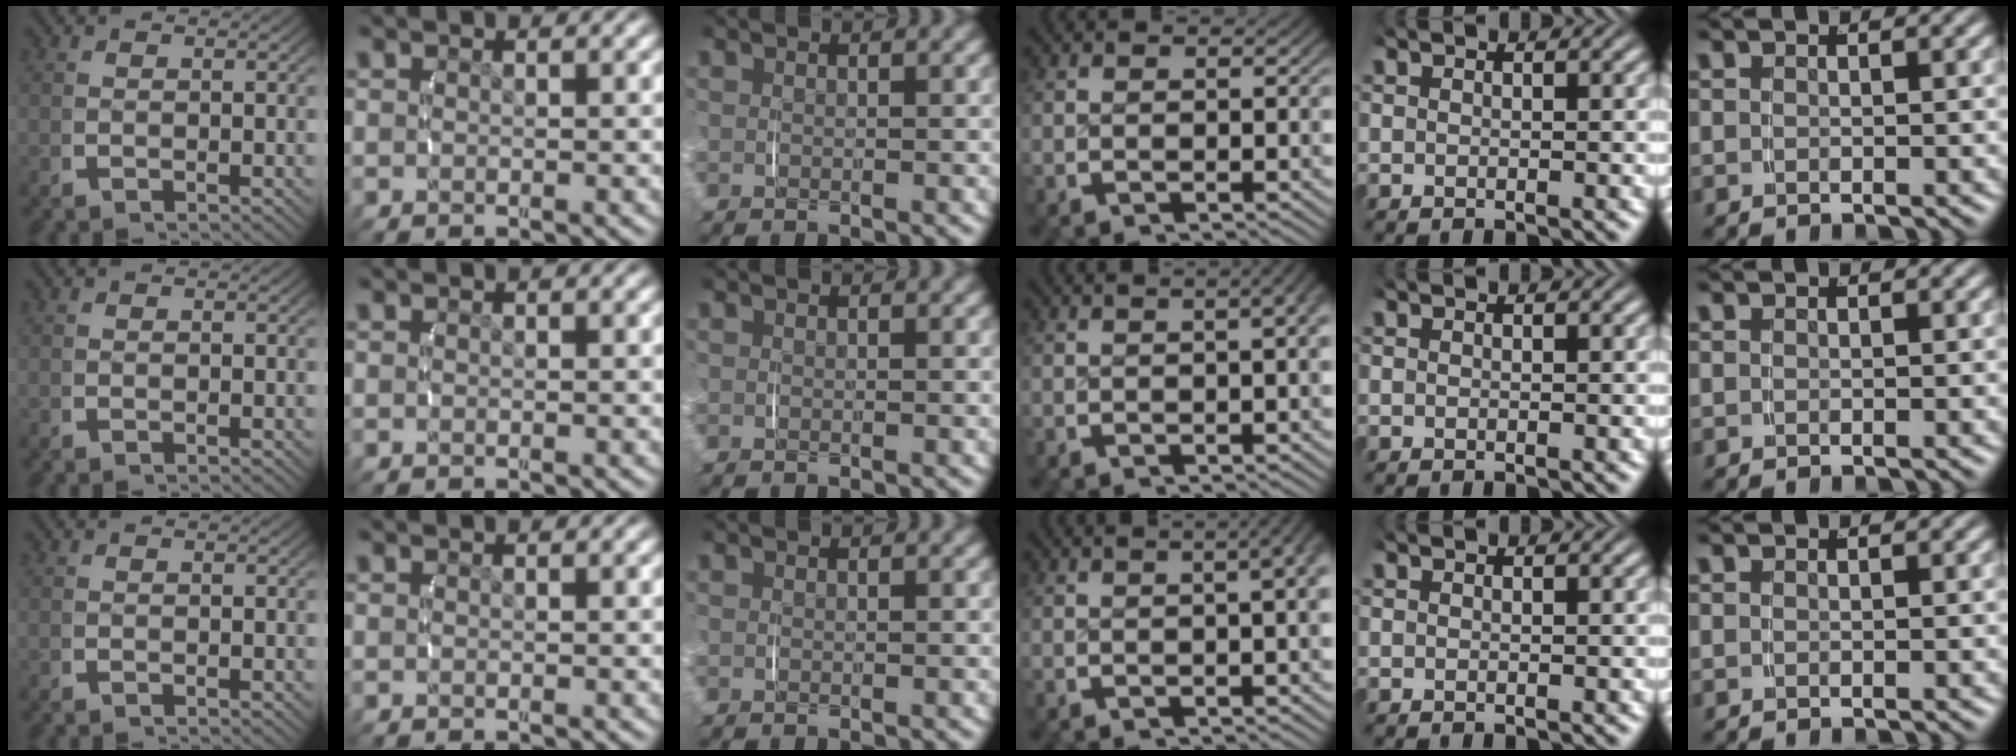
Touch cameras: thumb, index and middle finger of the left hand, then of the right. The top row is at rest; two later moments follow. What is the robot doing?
{"motion": "lift_and_place", "object": "measuring cup"}